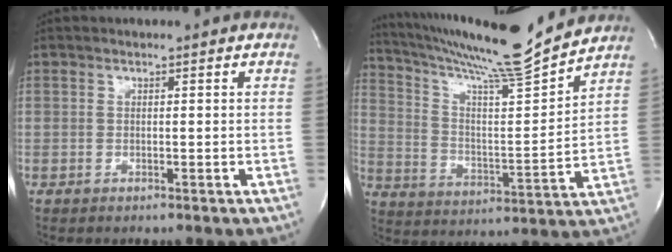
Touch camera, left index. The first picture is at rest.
{"total": 18.0, "force": [16.5, -1.6, 6.9], "torque": [-0.131, -0.033, 0.264]}